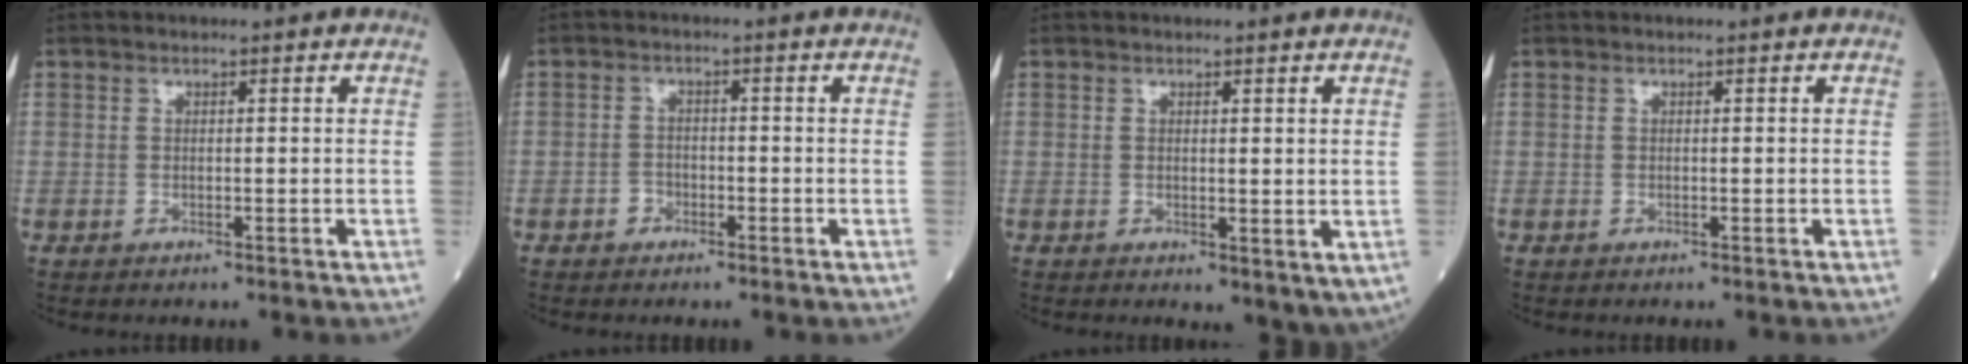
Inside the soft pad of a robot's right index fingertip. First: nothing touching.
{"total": 1.9, "force": [-1.0, 1.5, 0.6], "torque": [-0.007, 0.007, -0.020]}
{"total": 3.4, "force": [0.6, 1.7, 2.9], "torque": [-0.038, -0.014, 0.015]}
{"total": 0.0}